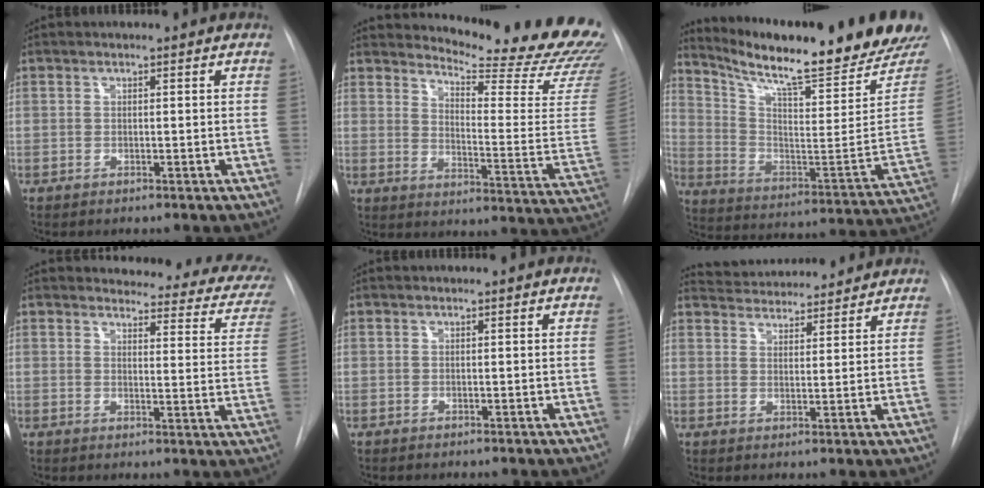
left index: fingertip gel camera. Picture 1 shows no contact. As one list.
[{"total": 22.3, "force": [21.1, 2.1, 6.6], "torque": [-0.091, -0.140, 0.245]}, {"total": 26.1, "force": [22.3, 1.7, 13.5], "torque": [-0.226, -0.074, 0.316]}, {"total": 18.4, "force": [17.2, 4.7, 4.6], "torque": [-0.019, -0.073, 0.163]}, {"total": 0.0}, {"total": 11.6, "force": [11.1, 2.2, 2.6], "torque": [-0.038, 0.021, 0.158]}]